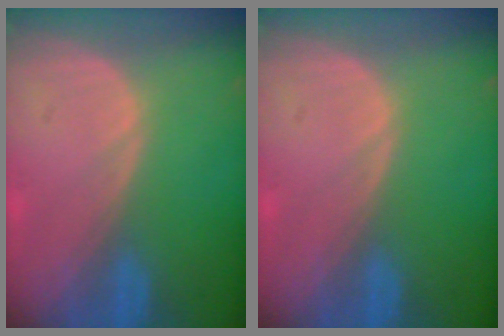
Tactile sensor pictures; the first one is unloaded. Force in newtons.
{"total": 0.0}